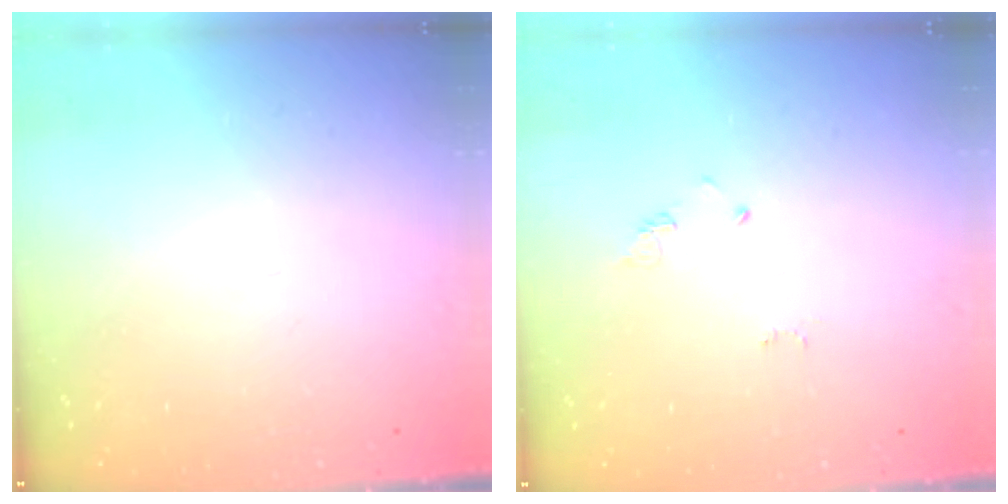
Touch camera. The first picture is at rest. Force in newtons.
{"total": 2.6, "press": 2.6, "slide": 0.4}